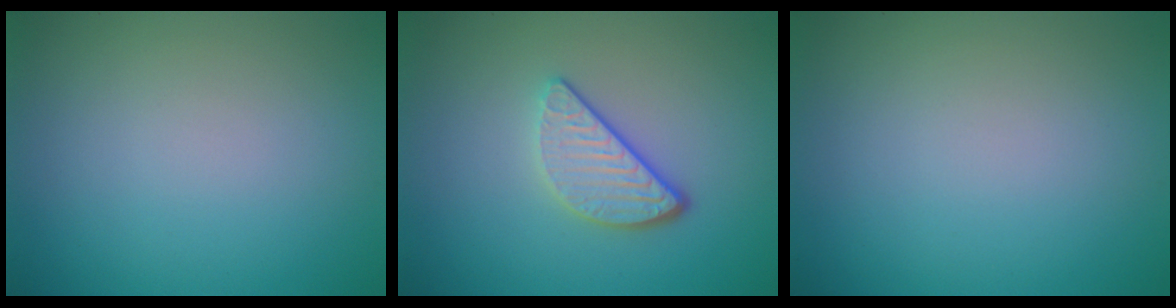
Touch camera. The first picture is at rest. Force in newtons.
{"total": 3.3, "press": 2.7, "slide": 1.9}
{"total": 0.0}